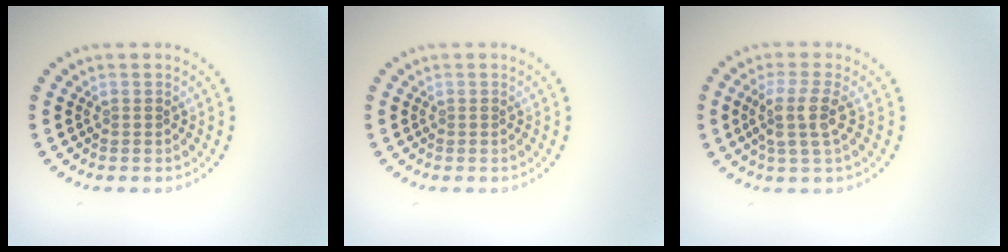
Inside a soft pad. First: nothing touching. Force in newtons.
{"total": 0.0}
{"total": 3.1, "press": 2.5, "slide": 2.0}